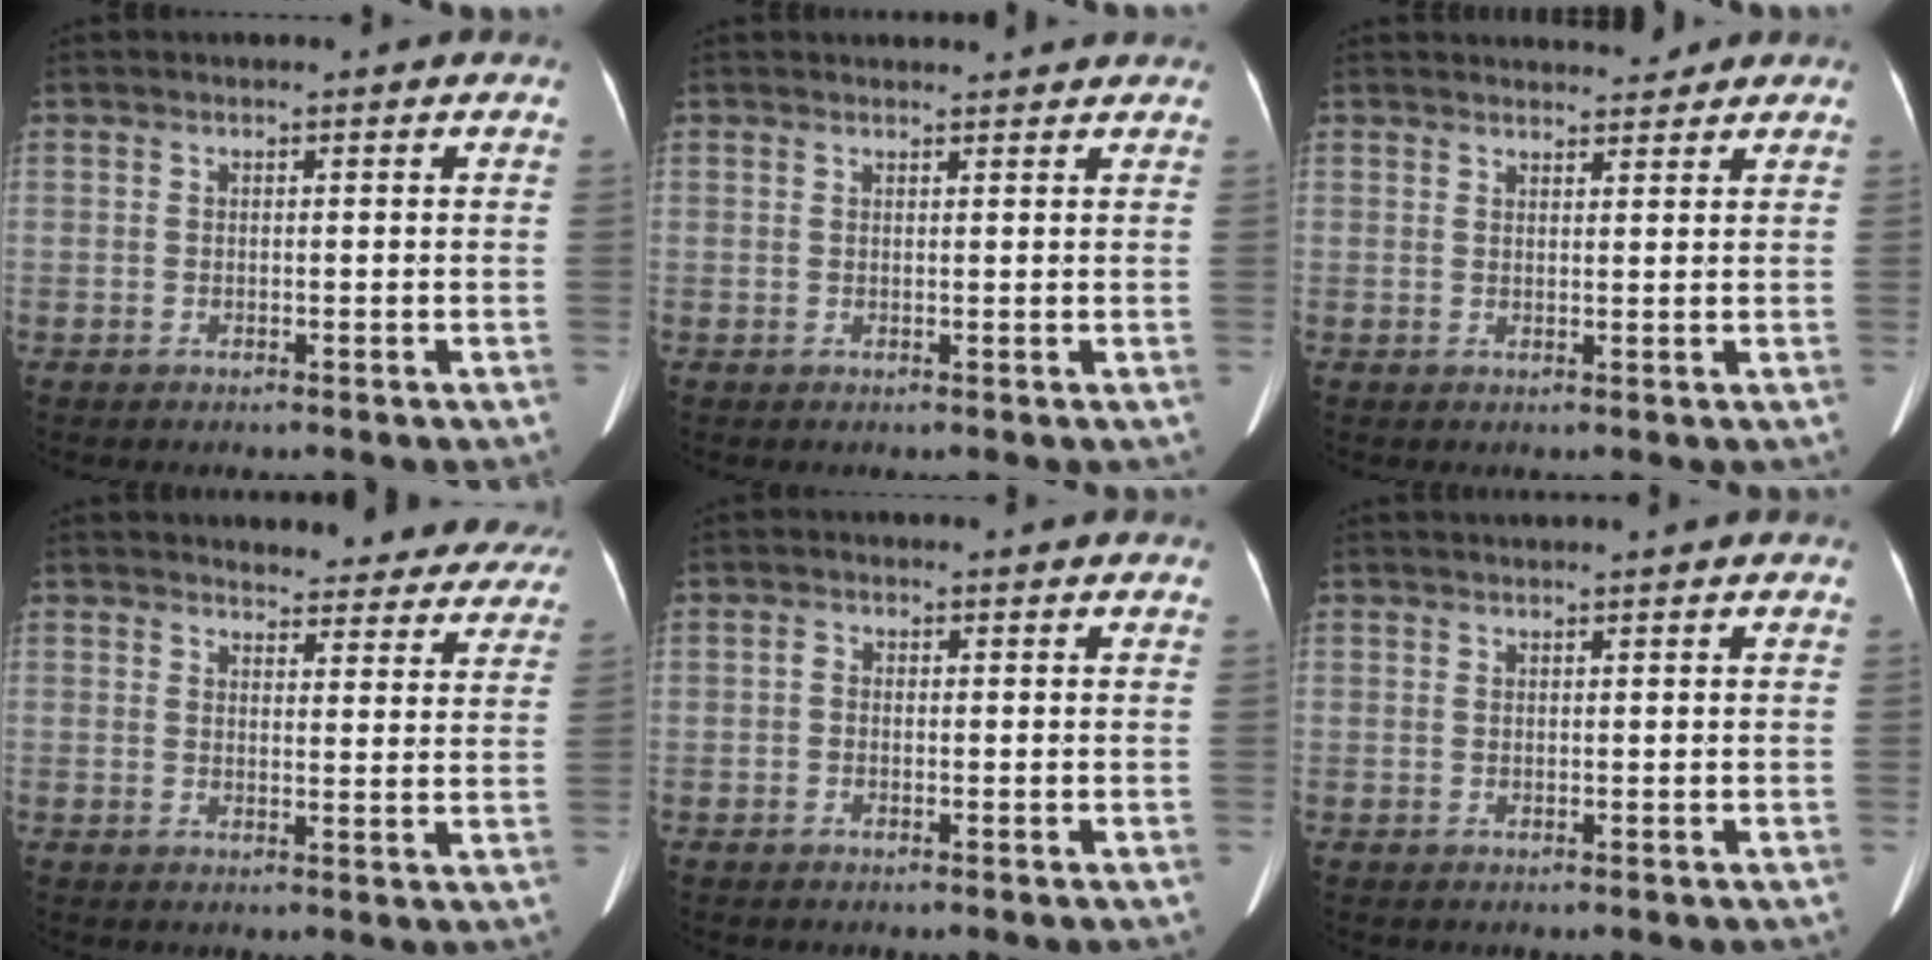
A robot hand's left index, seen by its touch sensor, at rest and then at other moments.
{"total": 4.1, "force": [4.0, 0.6, 0.9], "torque": [-0.012, 0.018, 0.045]}
{"total": 4.6, "force": [4.3, 1.0, 1.0], "torque": [-0.011, 0.008, 0.055]}
{"total": 14.6, "force": [13.8, 4.1, 2.3], "torque": [0.010, -0.031, 0.137]}
{"total": 0.8, "force": [-0.3, 0.5, 0.5], "torque": [-0.007, 0.000, -0.007]}
{"total": 1.0, "force": [0.8, -0.3, 0.5], "torque": [-0.009, 0.010, 0.022]}